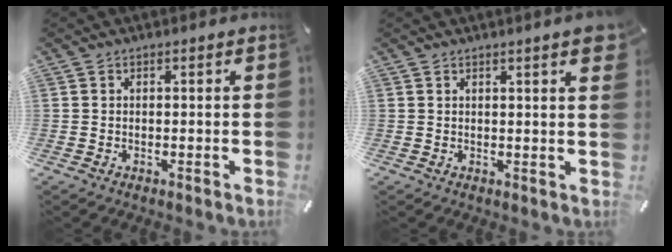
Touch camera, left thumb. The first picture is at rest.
{"total": 3.3, "force": [1.7, 0.4, 2.7], "torque": [-0.046, -0.003, 0.028]}